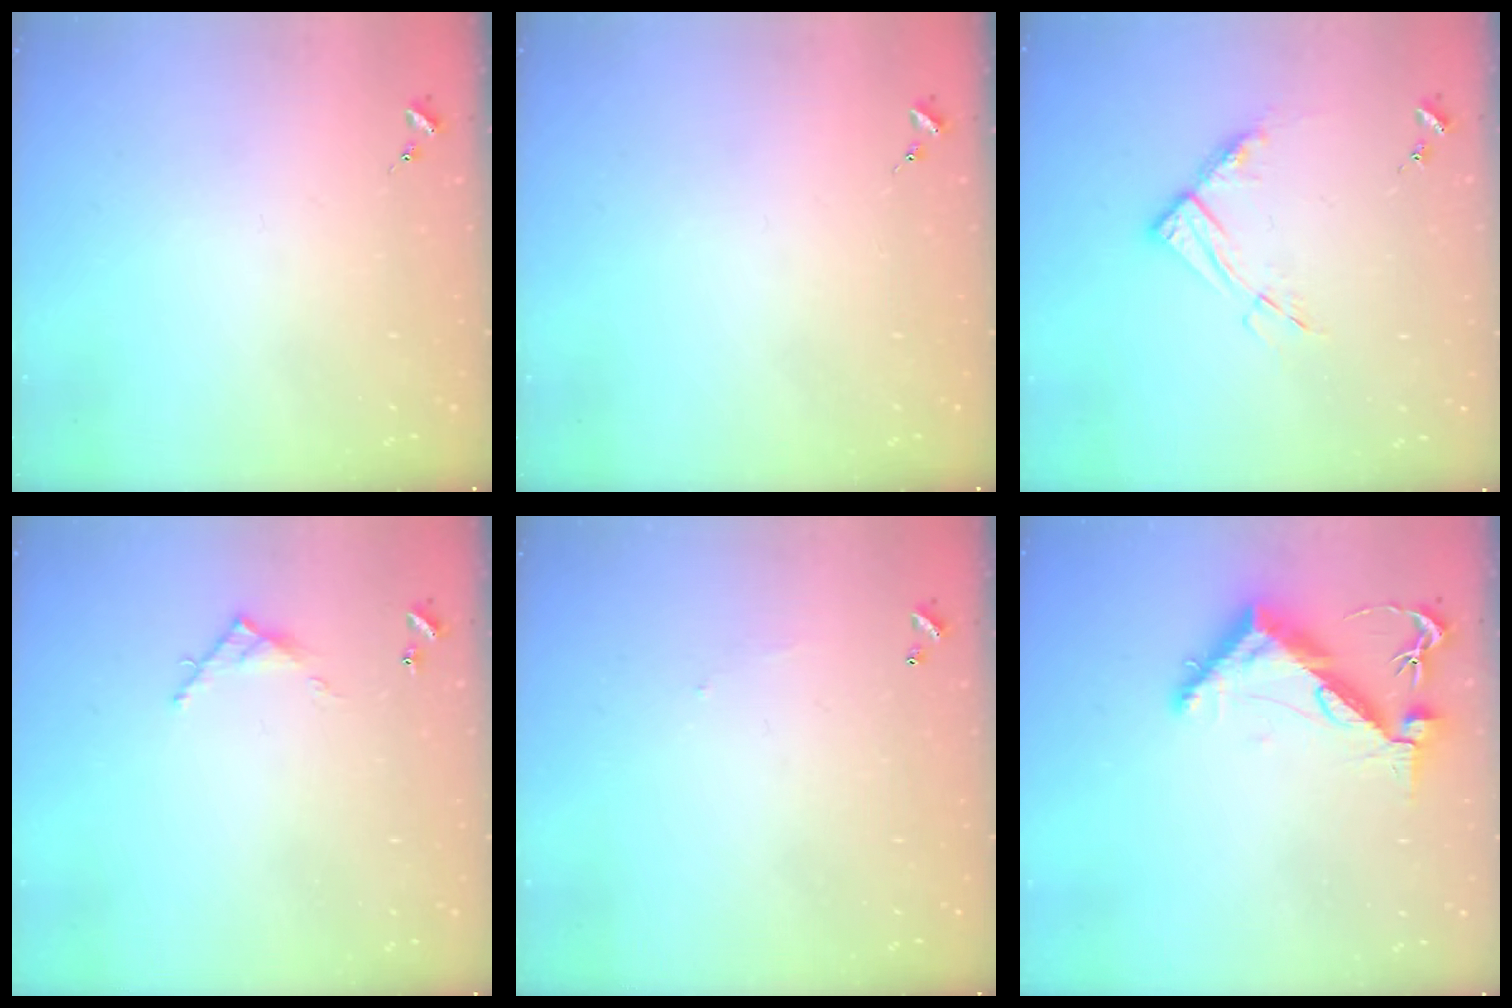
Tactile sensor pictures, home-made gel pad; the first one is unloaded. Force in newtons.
{"total": 0.0}
{"total": 9.6, "press": 9.5, "slide": 1.1}
{"total": 5.5, "press": 5.5, "slide": 0.3}
{"total": 3.8, "press": 3.8, "slide": 0.1}
{"total": 11.0, "press": 10.9, "slide": 1.1}